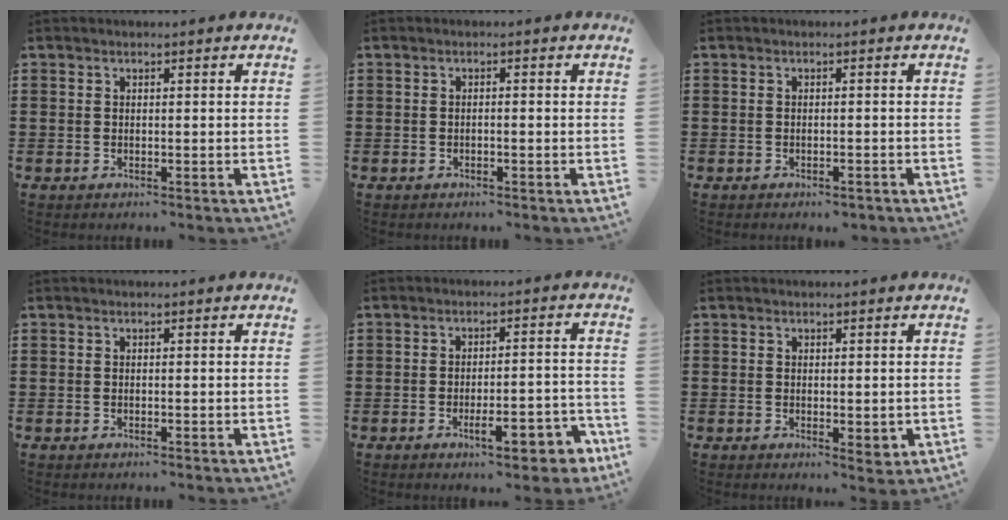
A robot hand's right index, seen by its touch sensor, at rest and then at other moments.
{"total": 0.6, "force": [-0.4, 0.0, 0.5], "torque": [-0.009, -0.005, -0.007]}
{"total": 0.7, "force": [-0.7, 0.0, 0.4], "torque": [-0.011, -0.006, -0.011]}
{"total": 0.0}
{"total": 7.9, "force": [-4.2, 2.4, 6.3], "torque": [-0.086, 0.000, -0.069]}
{"total": 1.8, "force": [0.1, 0.9, 1.6], "torque": [-0.030, 0.001, 0.003]}